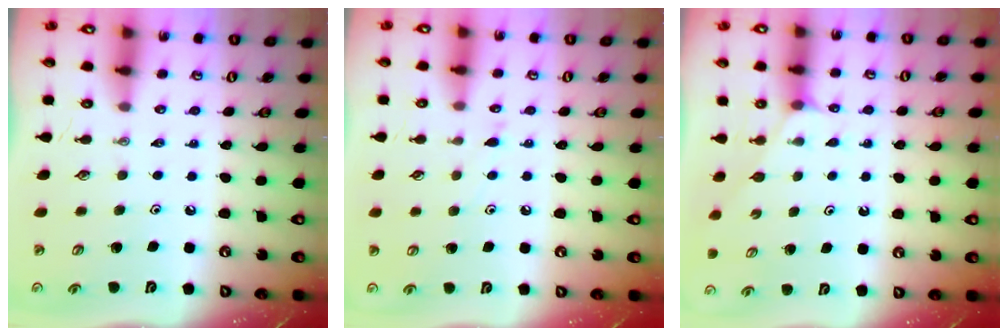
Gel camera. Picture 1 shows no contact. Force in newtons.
{"total": 4.3, "press": 4.3, "slide": 0.6}
{"total": 2.9, "press": 2.8, "slide": 0.5}